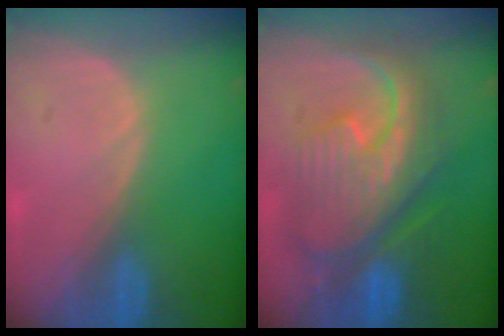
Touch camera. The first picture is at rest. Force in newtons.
{"total": 12.1, "press": 12.0, "slide": 1.4}